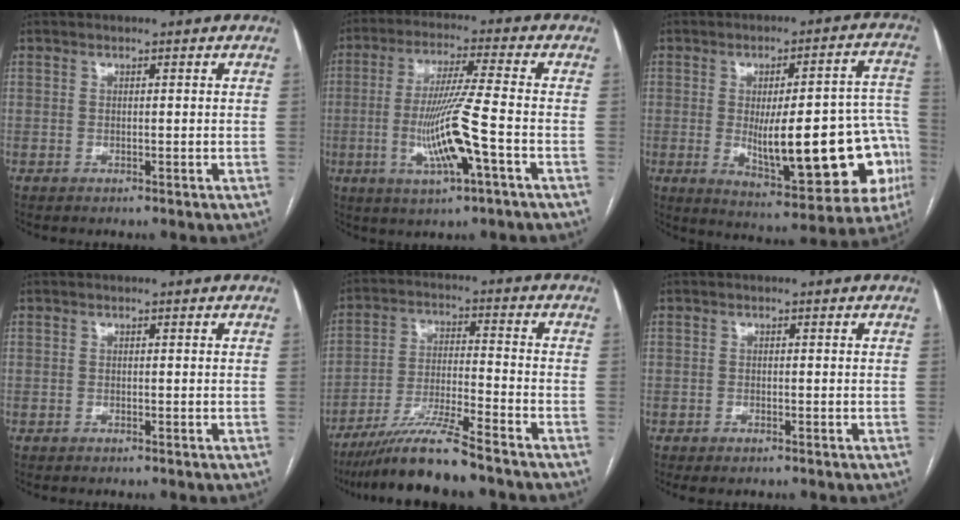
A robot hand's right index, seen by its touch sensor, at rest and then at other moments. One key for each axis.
{"total": 11.4, "fx": -3.0, "fy": -0.2, "fz": 11.0, "tx": -0.218, "ty": -0.009, "tz": -0.058}
{"total": 21.9, "fx": -4.0, "fy": 5.8, "fz": 20.7, "tx": -0.207, "ty": 0.023, "tz": -0.029}
{"total": 0.0}
{"total": 10.4, "fx": -8.6, "fy": -0.4, "fz": 5.8, "tx": -0.108, "ty": -0.022, "tz": -0.157}
{"total": 1.2, "fx": -0.8, "fy": 0.4, "fz": 0.8, "tx": -0.012, "ty": -0.001, "tz": -0.008}